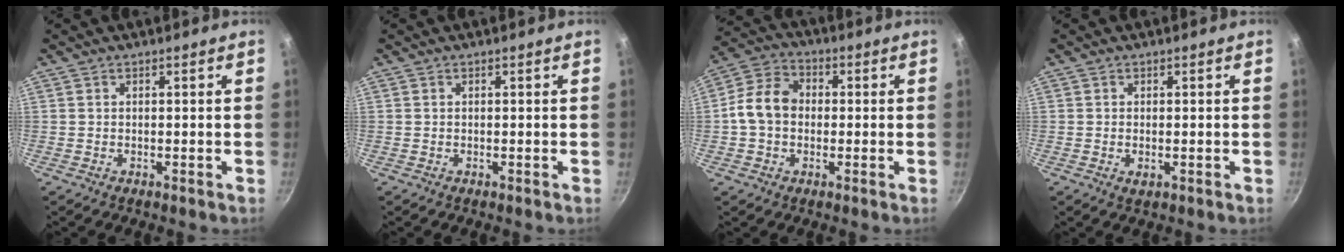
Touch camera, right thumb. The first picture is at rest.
{"total": 0.0}
{"total": 9.3, "force": [-0.3, 7.2, 5.8], "torque": [-0.085, 0.023, -0.023]}
{"total": 1.6, "force": [-0.3, 0.9, 1.3], "torque": [-0.022, -0.003, -0.004]}